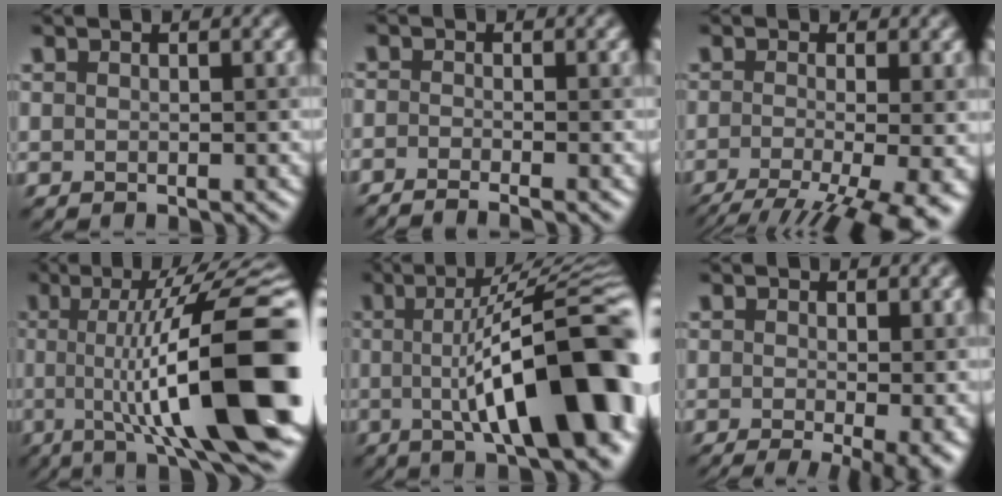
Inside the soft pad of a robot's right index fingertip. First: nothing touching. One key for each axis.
{"total": 2.9, "fx": -2.4, "fy": 0.3, "fz": 1.6, "tx": -0.020, "ty": -0.002, "tz": -0.036}
{"total": 9.9, "fx": -5.0, "fy": 2.9, "fz": 8.0, "tx": -0.102, "ty": -0.017, "tz": -0.065}
{"total": 15.8, "fx": -1.2, "fy": 3.4, "fz": 15.3, "tx": -0.191, "ty": 0.021, "tz": -0.012}
{"total": 14.6, "fx": -1.2, "fy": 3.7, "fz": 14.1, "tx": -0.150, "ty": 0.021, "tz": -0.018}
{"total": 5.6, "fx": -1.5, "fy": 1.3, "fz": 5.3, "tx": -0.058, "ty": -0.014, "tz": -0.007}